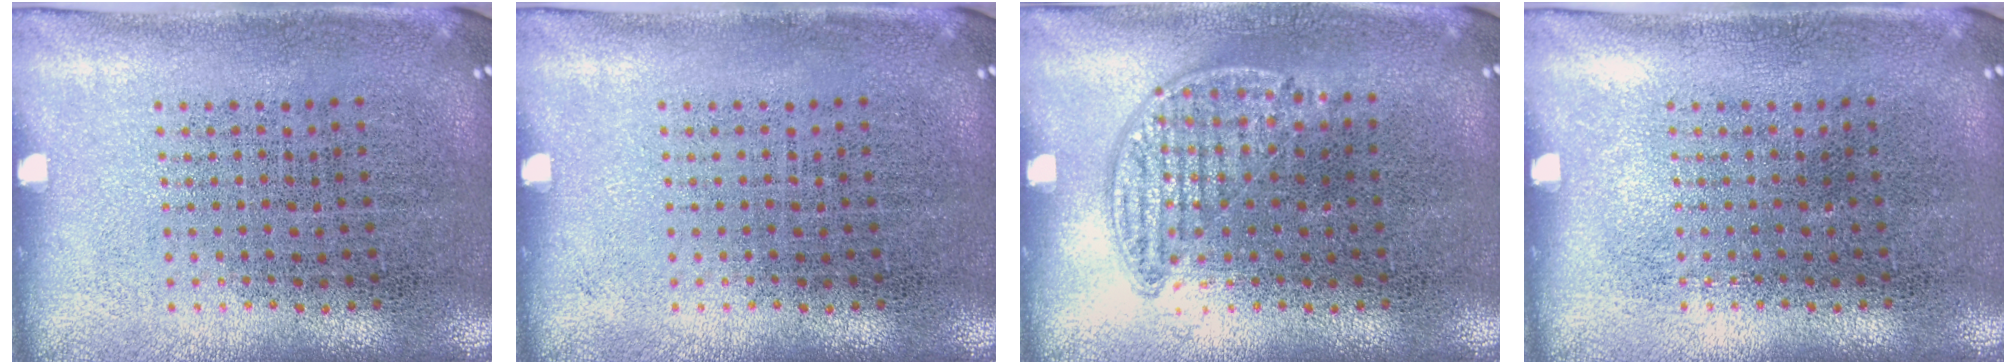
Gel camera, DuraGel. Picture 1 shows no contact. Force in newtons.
{"total": 0.0}
{"total": 0.8, "press": 0.6, "slide": 0.5}
{"total": 0.0}